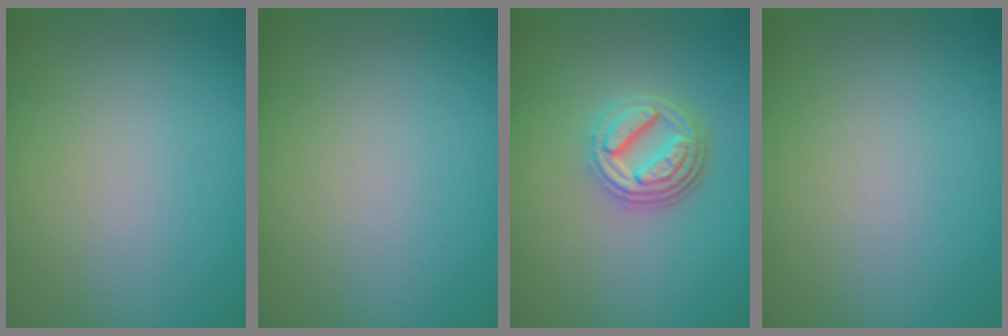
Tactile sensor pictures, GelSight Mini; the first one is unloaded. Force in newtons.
{"total": 0.0}
{"total": 4.5, "press": 3.4, "slide": 3.0}
{"total": 0.0}